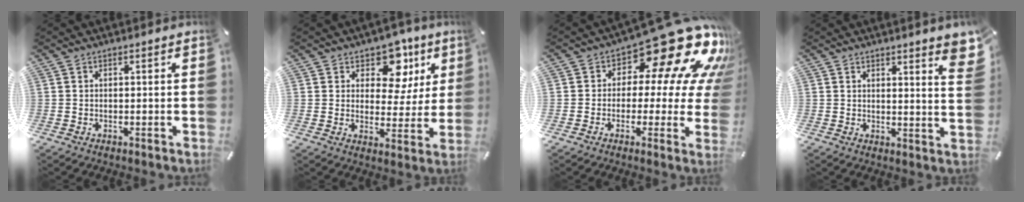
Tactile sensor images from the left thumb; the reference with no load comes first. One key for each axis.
{"total": 11.7, "fx": 6.5, "fy": 7.6, "fz": 6.0, "tx": -0.085, "ty": -0.037, "tz": 0.112}
{"total": 19.3, "fx": 11.0, "fy": 8.6, "fz": 13.3, "tx": -0.174, "ty": -0.087, "tz": 0.178}
{"total": 5.4, "fx": 3.8, "fy": 0.6, "fz": 3.9, "tx": -0.051, "ty": -0.026, "tz": 0.060}